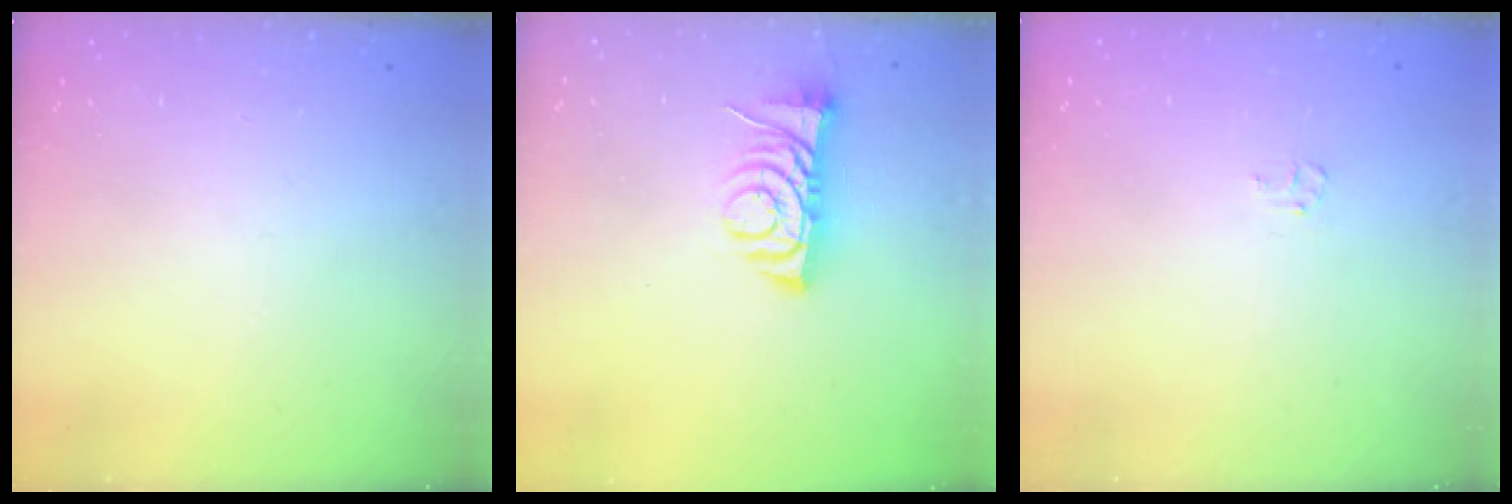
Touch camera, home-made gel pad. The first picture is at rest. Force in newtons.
{"total": 7.6, "press": 7.5, "slide": 1.0}
{"total": 4.1, "press": 4.1, "slide": 0.4}